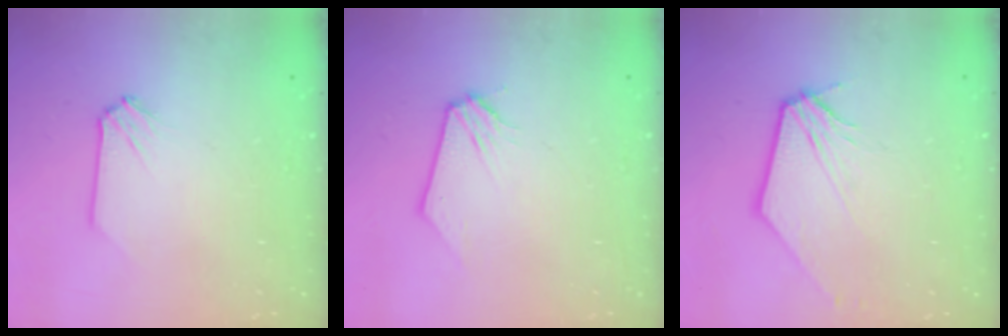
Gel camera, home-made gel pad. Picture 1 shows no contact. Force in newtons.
{"total": 0.0}
{"total": 2.5, "press": 2.5, "slide": 0.3}